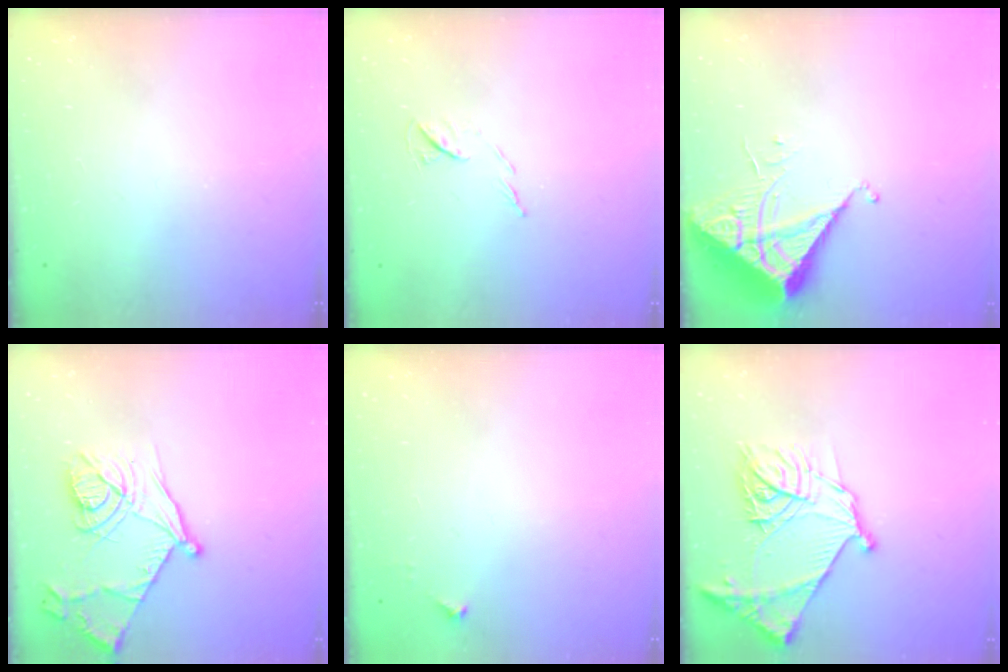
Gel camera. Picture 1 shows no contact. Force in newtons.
{"total": 5.7, "press": 5.6, "slide": 1.2}
{"total": 7.0, "press": 7.0, "slide": 0.3}
{"total": 16.2, "press": 16.2, "slide": 1.4}
{"total": 3.4, "press": 3.4, "slide": 0.4}
{"total": 19.4, "press": 19.3, "slide": 2.0}